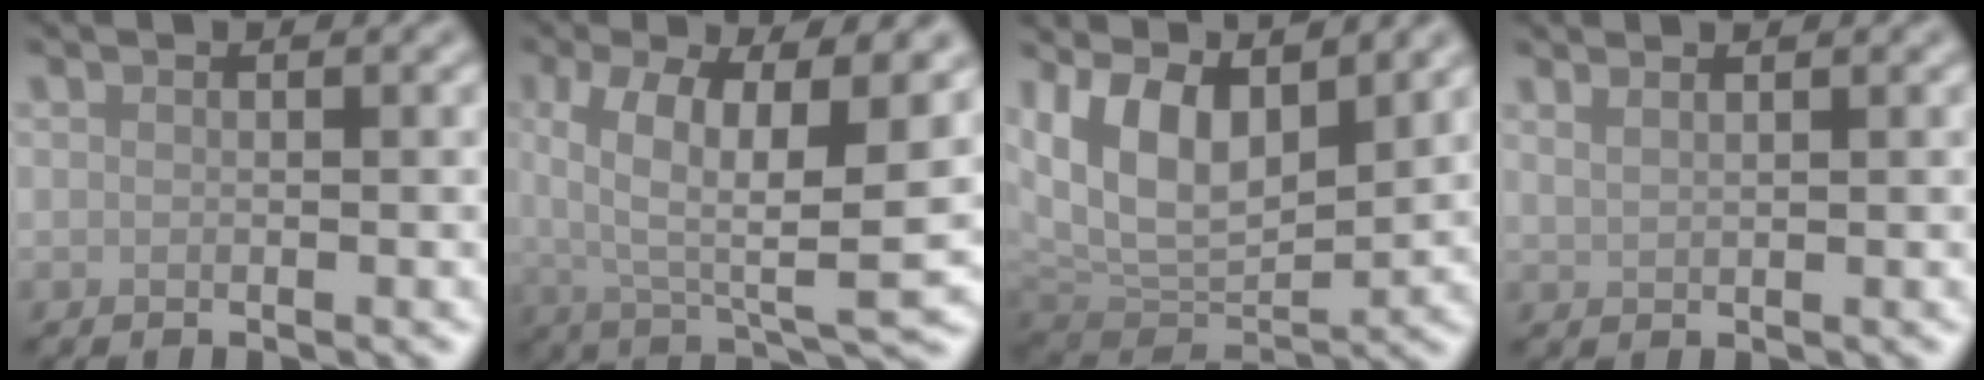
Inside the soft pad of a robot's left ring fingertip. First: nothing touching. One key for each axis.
{"total": 10.3, "fx": 2.2, "fy": 3.4, "fz": 9.5, "tx": -0.168, "ty": -0.007, "tz": 0.034}
{"total": 9.1, "fx": 3.9, "fy": 4.7, "fz": 6.8, "tx": -0.122, "ty": -0.006, "tz": 0.067}
{"total": 1.4, "fx": 1.2, "fy": 0.5, "fz": 0.7, "tx": -0.009, "ty": 0.002, "tz": 0.016}